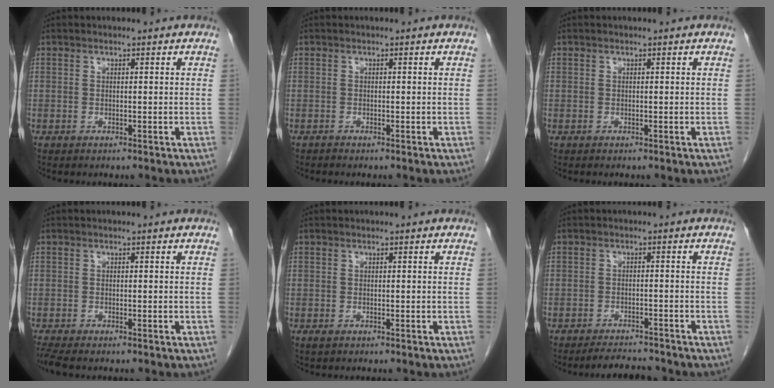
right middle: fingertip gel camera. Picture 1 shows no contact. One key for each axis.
{"total": 0.0}
{"total": 0.0}
{"total": 2.3, "fx": -2.0, "fy": 0.3, "fz": 1.2, "tx": -0.028, "ty": -0.009, "tz": -0.037}
{"total": 0.5, "fx": -0.2, "fy": 0.3, "fz": 0.4, "tx": -0.008, "ty": -0.002, "tz": 0.000}
{"total": 4.2, "fx": -4.1, "fy": 0.7, "fz": 0.8, "tx": -0.015, "ty": -0.012, "tz": -0.064}